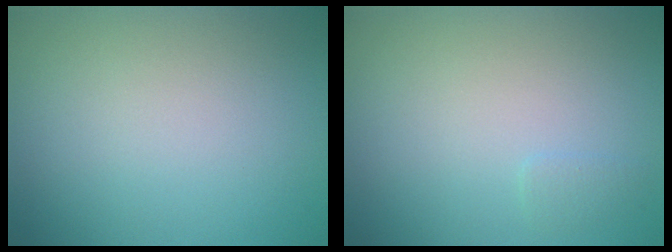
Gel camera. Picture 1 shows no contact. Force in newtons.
{"total": 0.6, "press": 0.6, "slide": 0.0}